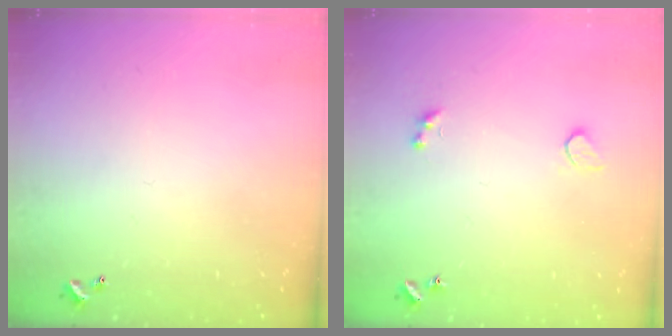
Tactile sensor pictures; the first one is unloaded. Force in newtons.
{"total": 2.6, "press": 2.2, "slide": 1.2}